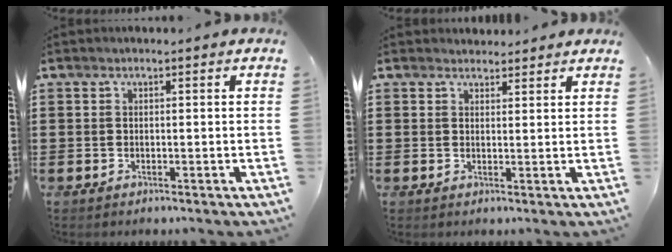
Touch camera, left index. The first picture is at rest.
{"total": 2.1, "force": [2.1, 0.5, 0.0], "torque": [0.003, -0.004, 0.039]}